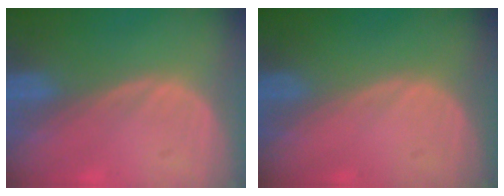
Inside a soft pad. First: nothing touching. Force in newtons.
{"total": 0.0}